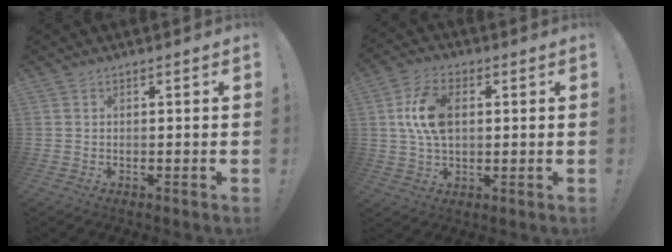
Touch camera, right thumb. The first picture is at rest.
{"total": 12.5, "force": [2.1, 7.9, 9.5], "torque": [-0.186, 0.006, 0.038]}